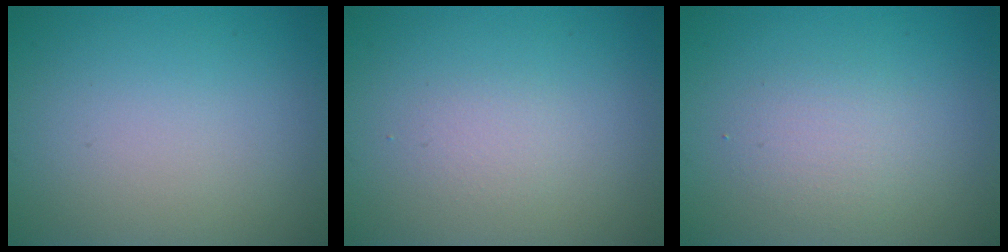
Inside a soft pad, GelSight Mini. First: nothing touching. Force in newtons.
{"total": 1.1, "press": 1.1, "slide": 0.1}
{"total": 2.0, "press": 2.0, "slide": 0.2}